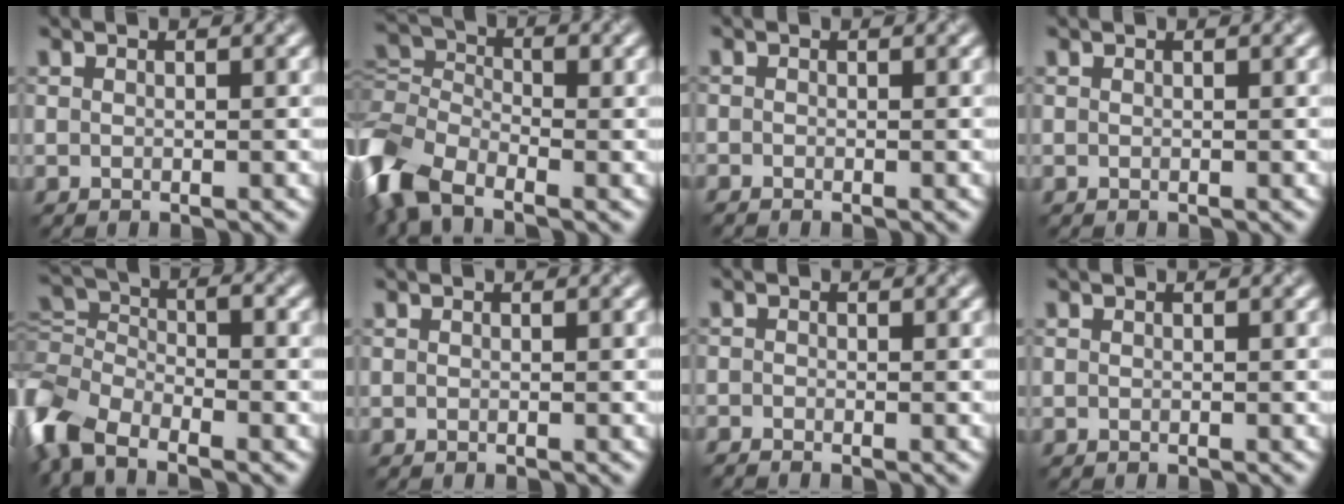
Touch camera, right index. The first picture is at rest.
{"total": 7.5, "force": [-3.8, 4.0, 5.1], "torque": [-0.109, 0.006, -0.096]}
{"total": 0.5, "force": [-0.5, 0.1, 0.2], "torque": [-0.001, -0.004, -0.011]}
{"total": 0.0}
{"total": 7.2, "force": [-4.3, 3.5, 4.5], "torque": [-0.087, 0.006, -0.100]}
{"total": 0.0}
{"total": 0.9, "force": [-0.8, 0.1, 0.3], "torque": [-0.004, -0.007, -0.020]}
{"total": 0.0}